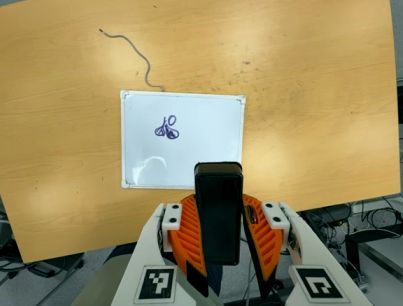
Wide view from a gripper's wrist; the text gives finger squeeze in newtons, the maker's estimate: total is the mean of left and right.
{"total": 10.4, "left": 8.2, "right": 12.6}